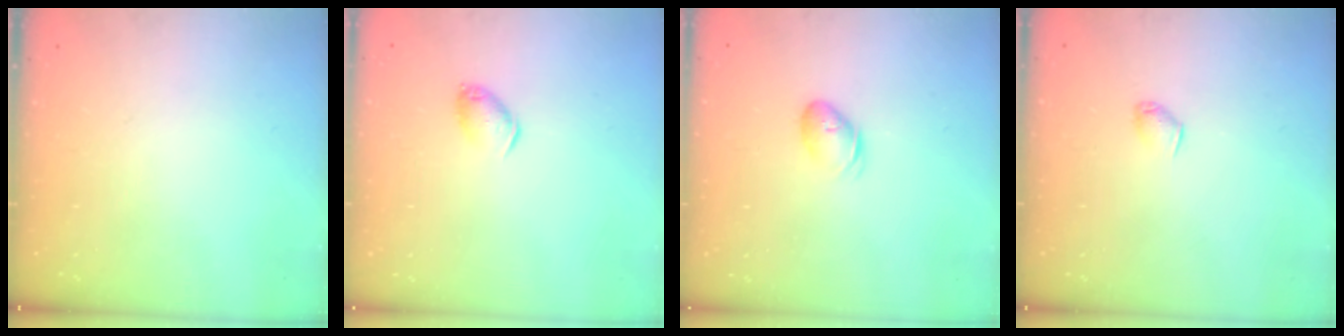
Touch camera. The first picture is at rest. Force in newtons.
{"total": 6.6, "press": 6.5, "slide": 1.2}
{"total": 7.4, "press": 7.3, "slide": 1.2}
{"total": 3.0, "press": 2.9, "slide": 0.7}